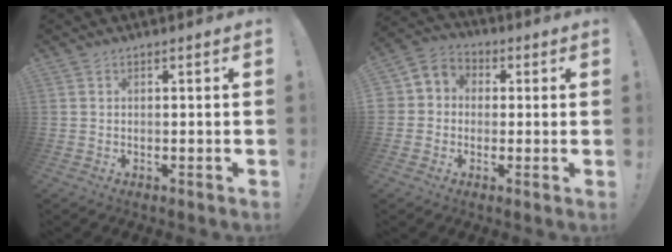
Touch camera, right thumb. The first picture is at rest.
{"total": 6.1, "force": [-1.3, 5.7, 1.5], "torque": [-0.016, 0.019, -0.020]}